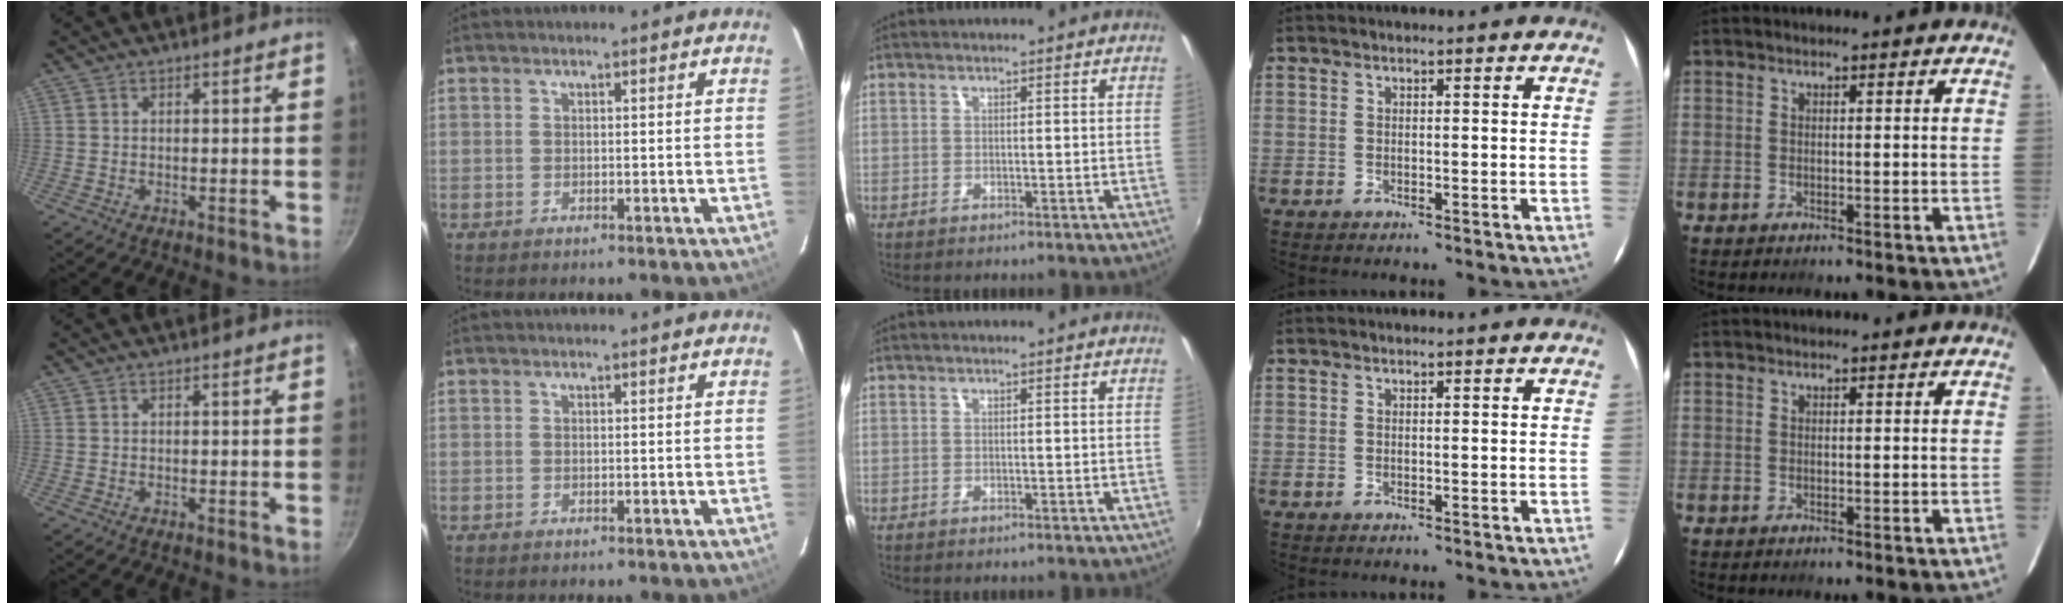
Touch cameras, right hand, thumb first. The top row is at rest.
{}